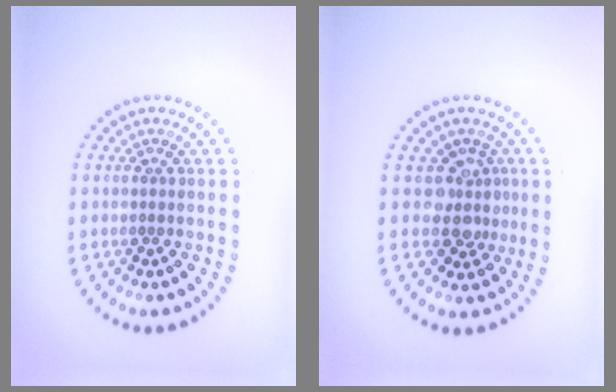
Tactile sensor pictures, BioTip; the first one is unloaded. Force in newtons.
{"total": 2.9, "press": 2.2, "slide": 1.9}